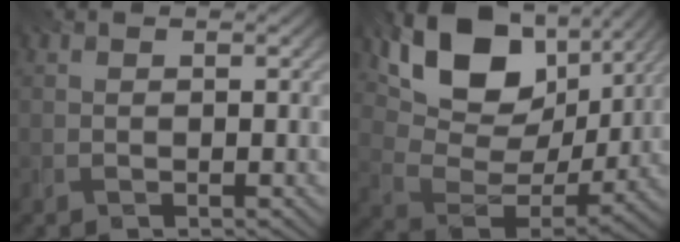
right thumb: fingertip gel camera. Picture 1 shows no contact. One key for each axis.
{"total": 14.4, "fx": 8.0, "fy": 8.4, "fz": 8.5, "tx": -0.174, "ty": 0.008, "tz": 0.143}